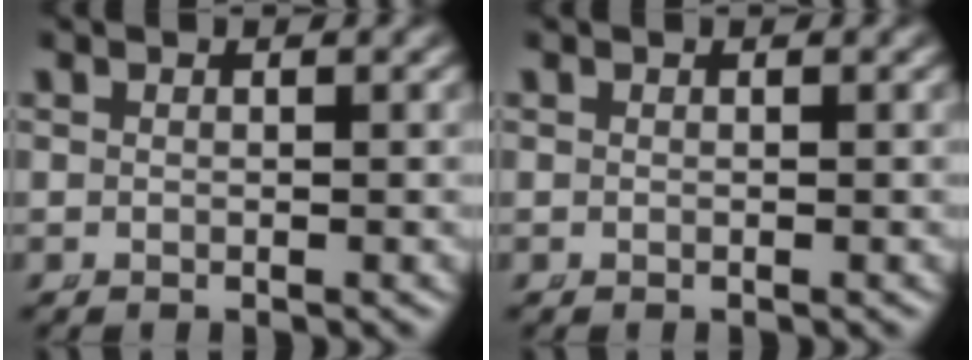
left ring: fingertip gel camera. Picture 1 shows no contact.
{"total": 0.0}